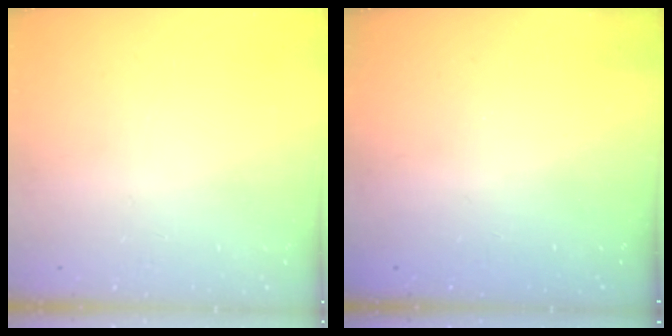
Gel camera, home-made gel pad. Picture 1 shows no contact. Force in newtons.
{"total": 2.3, "press": 2.2, "slide": 0.8}